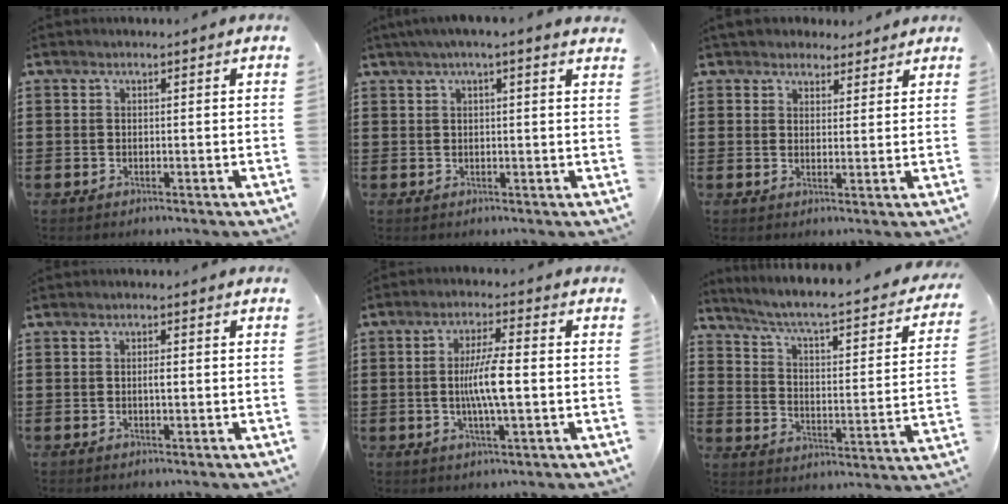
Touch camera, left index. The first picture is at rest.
{"total": 2.1, "force": [1.3, 0.1, 1.6], "torque": [-0.034, 0.003, 0.023]}
{"total": 3.1, "force": [2.7, 1.5, 0.5], "torque": [-0.019, 0.003, 0.051]}
{"total": 1.4, "force": [0.0, 0.4, 1.4], "torque": [-0.027, 0.000, 0.000]}
{"total": 7.1, "force": [-0.4, 1.2, 7.0], "torque": [-0.138, -0.004, -0.015]}
{"total": 4.0, "force": [2.9, 0.3, 2.8], "torque": [-0.069, -0.034, 0.035]}